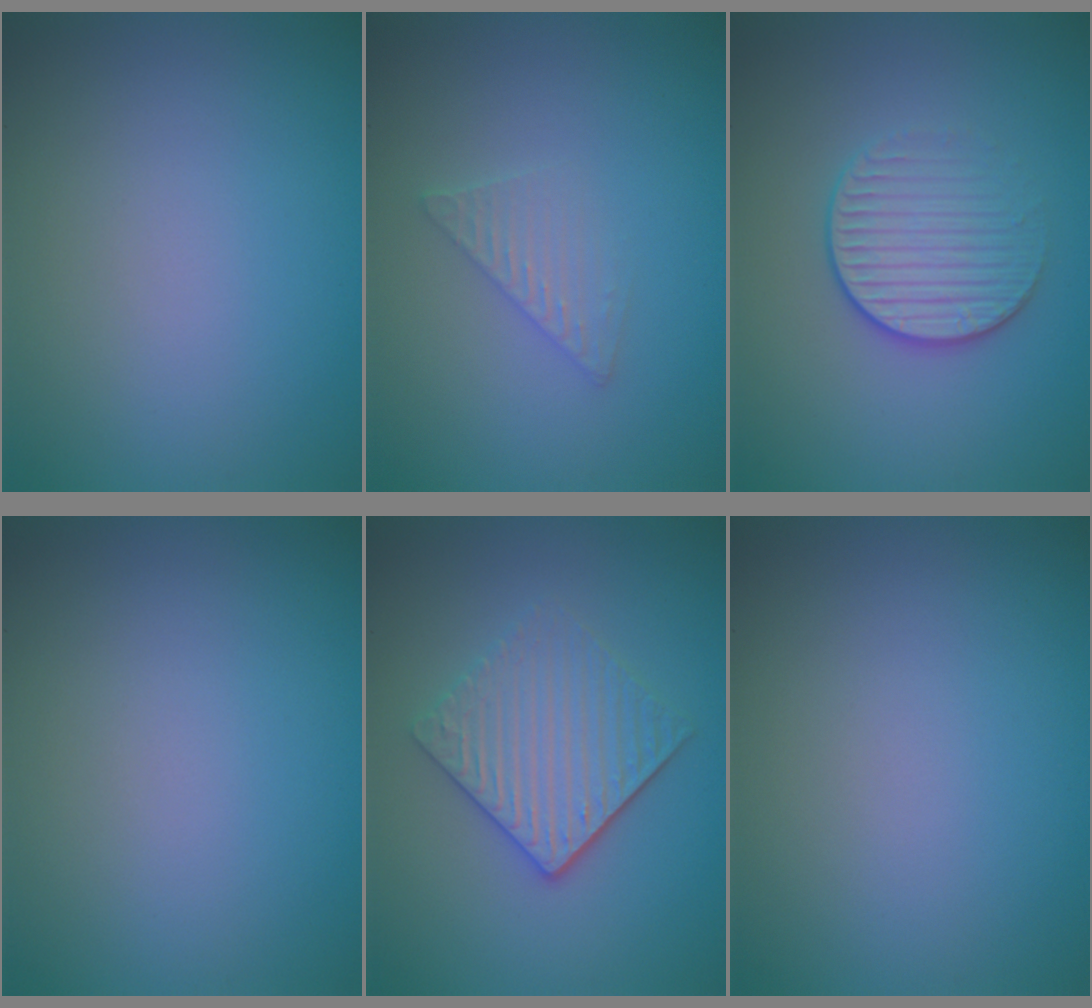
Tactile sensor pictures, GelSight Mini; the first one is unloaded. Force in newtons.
{"total": 1.6, "press": 1.6, "slide": 0.1}
{"total": 3.2, "press": 2.9, "slide": 1.5}
{"total": 0.0}
{"total": 4.1, "press": 3.4, "slide": 2.3}
{"total": 0.0}